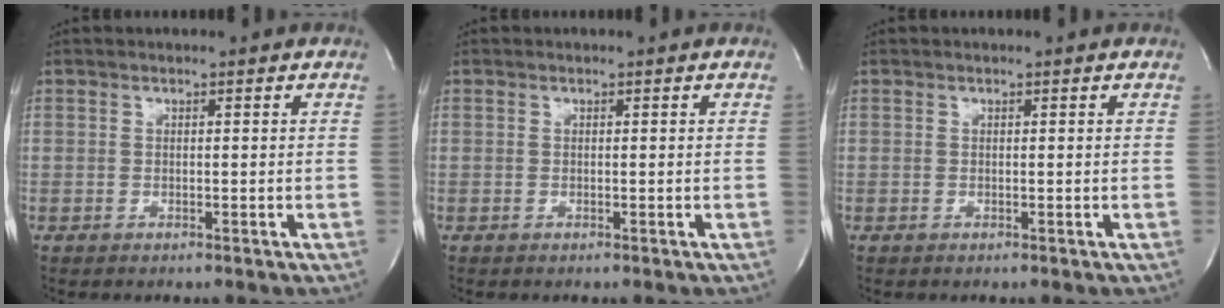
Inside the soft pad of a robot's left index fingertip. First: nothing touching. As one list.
[{"total": 0.0}, {"total": 0.0}]